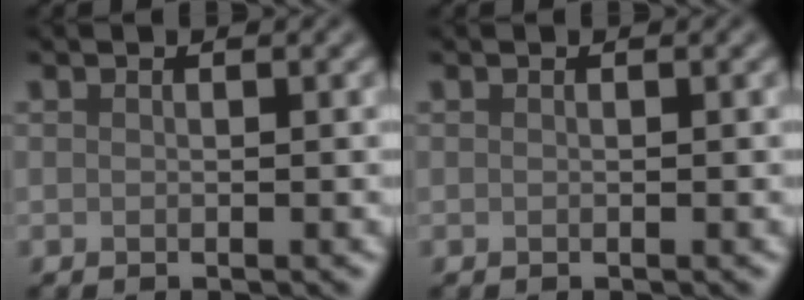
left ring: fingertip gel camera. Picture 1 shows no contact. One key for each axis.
{"total": 0.0}